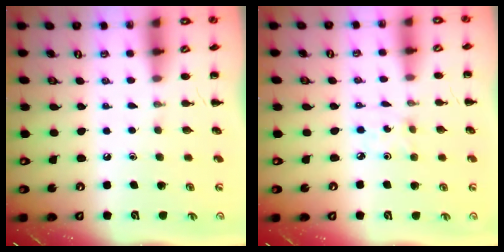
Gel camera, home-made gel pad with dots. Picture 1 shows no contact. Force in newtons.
{"total": 1.7, "press": 1.6, "slide": 0.6}